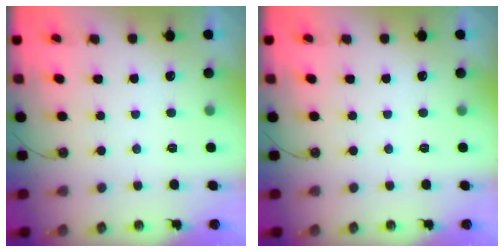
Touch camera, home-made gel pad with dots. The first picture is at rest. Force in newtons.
{"total": 0.0}